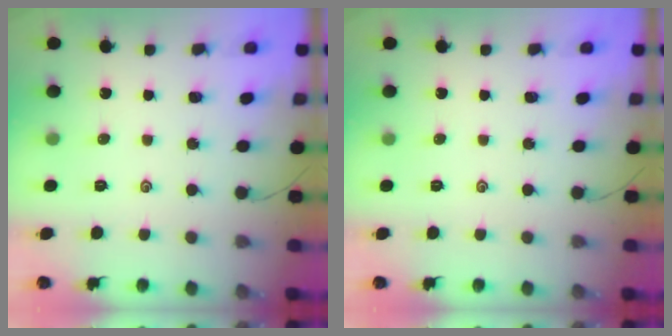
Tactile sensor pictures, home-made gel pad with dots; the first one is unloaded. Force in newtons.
{"total": 0.0}